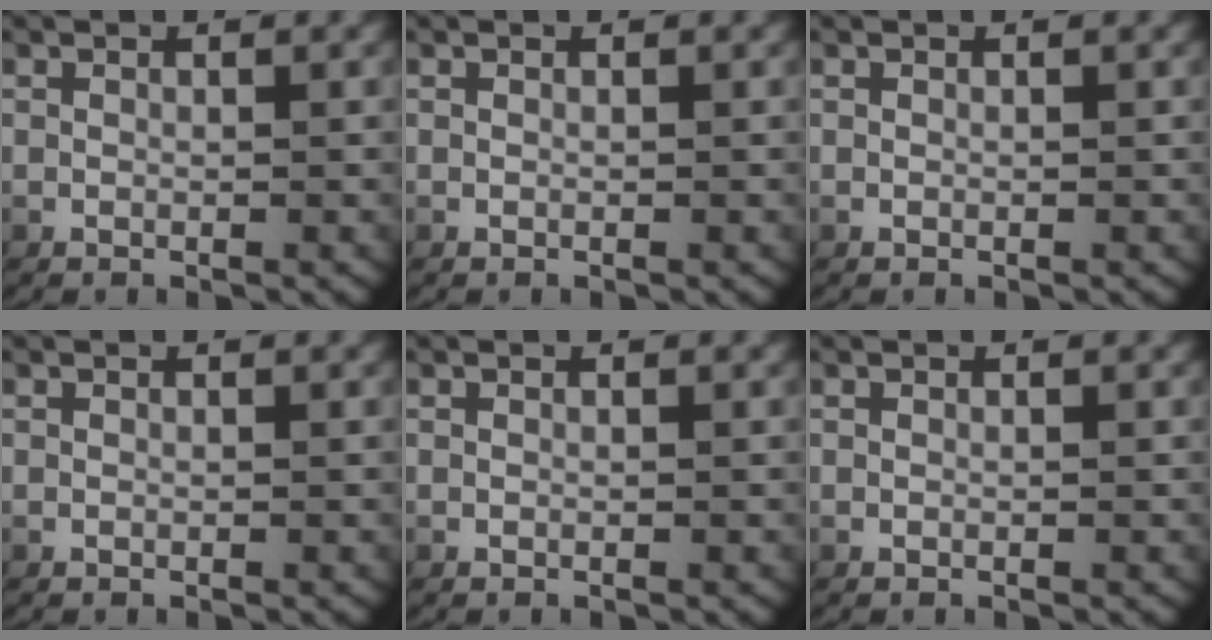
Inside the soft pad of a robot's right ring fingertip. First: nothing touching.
{"total": 0.0}
{"total": 0.0}
{"total": 0.0}
{"total": 0.0}
{"total": 0.0}